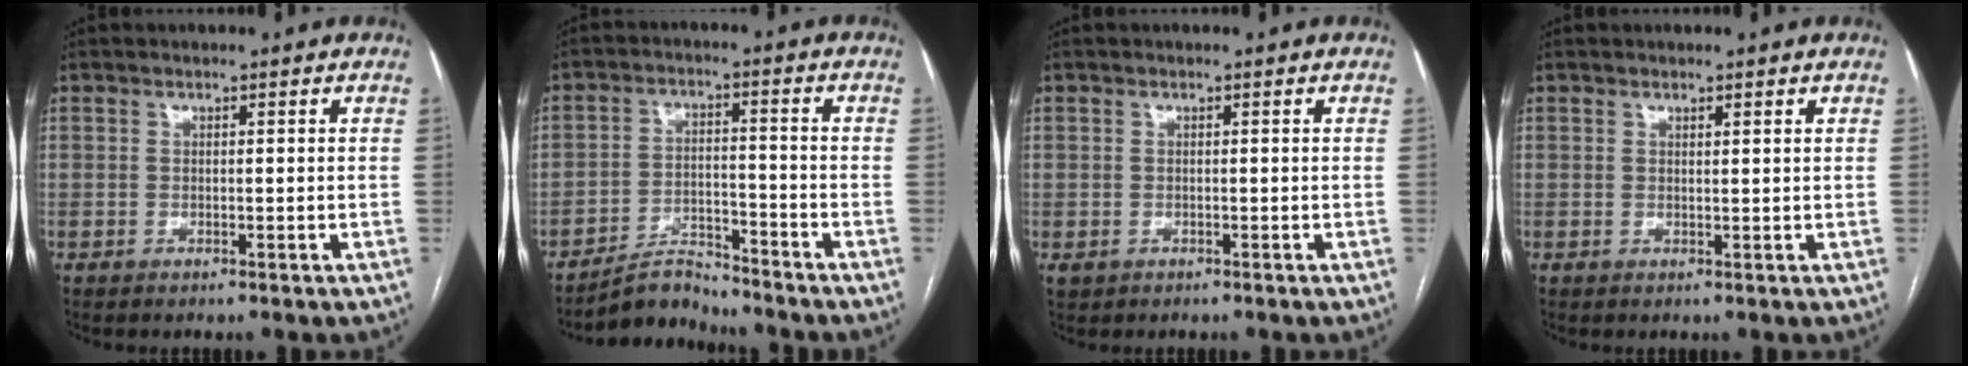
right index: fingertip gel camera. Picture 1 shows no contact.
{"total": 5.4, "force": [-5.3, 1.0, 0.0], "torque": [0.000, 0.004, -0.091]}
{"total": 1.1, "force": [-0.4, 1.0, 0.3], "torque": [-0.007, 0.004, 0.001]}
{"total": 0.8, "force": [0.6, 0.0, 0.5], "torque": [-0.007, 0.000, 0.010]}